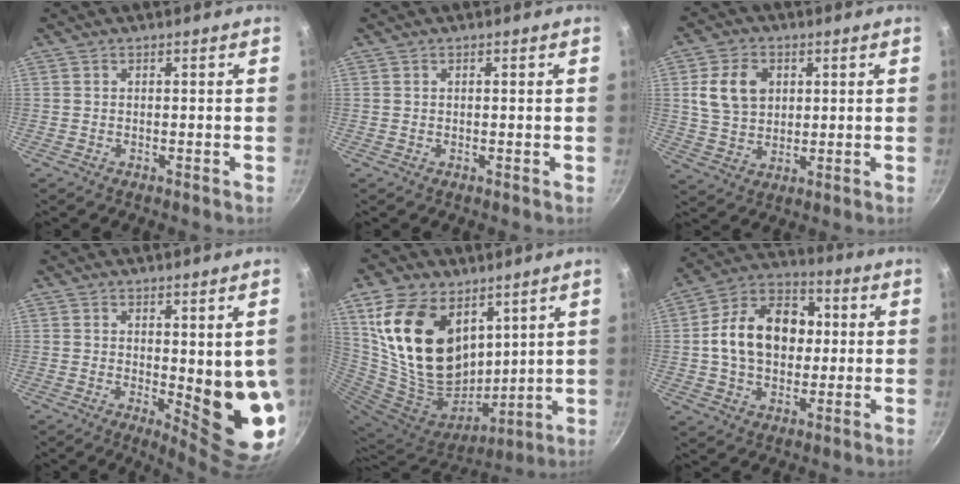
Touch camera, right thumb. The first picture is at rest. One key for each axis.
{"total": 0.0}
{"total": 9.4, "fx": 2.4, "fy": 7.0, "fz": 5.8, "tx": -0.086, "ty": 0.000, "tz": 0.044}
{"total": 11.4, "fx": 0.4, "fy": 3.6, "fz": 10.8, "tx": -0.109, "ty": -0.034, "tz": 0.014}
{"total": 25.5, "fx": 11.2, "fy": 16.5, "fz": 16.0, "tx": -0.301, "ty": -0.060, "tz": 0.220}
{"total": 16.6, "fx": 1.2, "fy": 12.1, "fz": 11.3, "tx": -0.153, "ty": 0.026, "tz": 0.003}